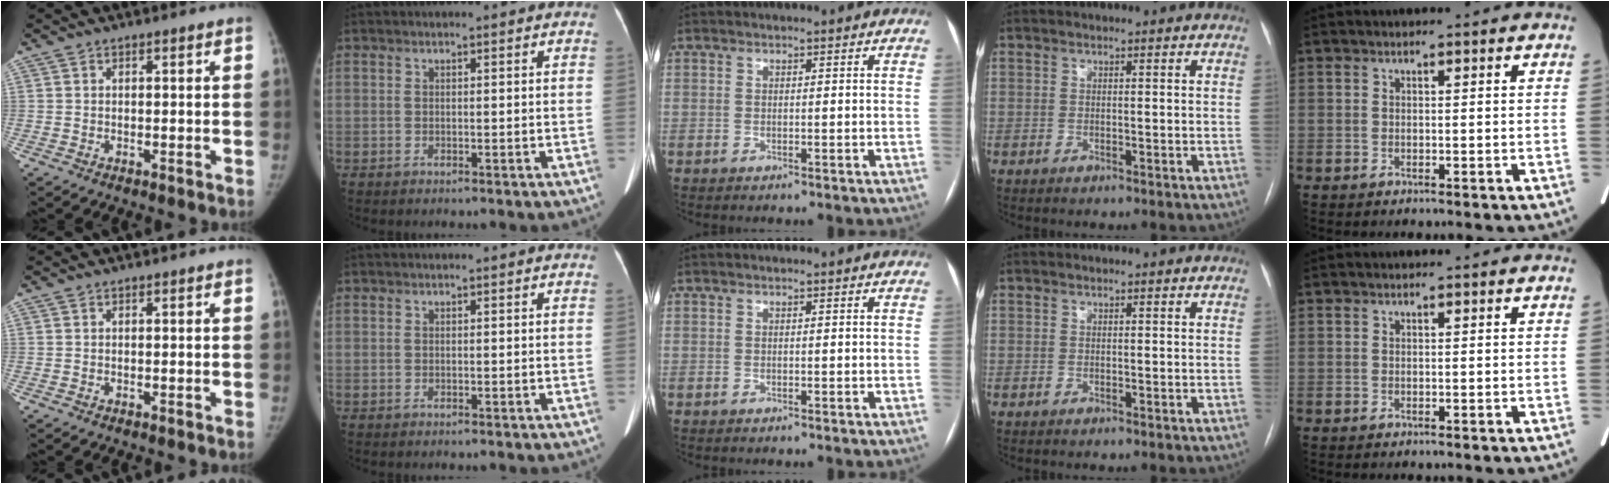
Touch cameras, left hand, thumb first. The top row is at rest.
{}